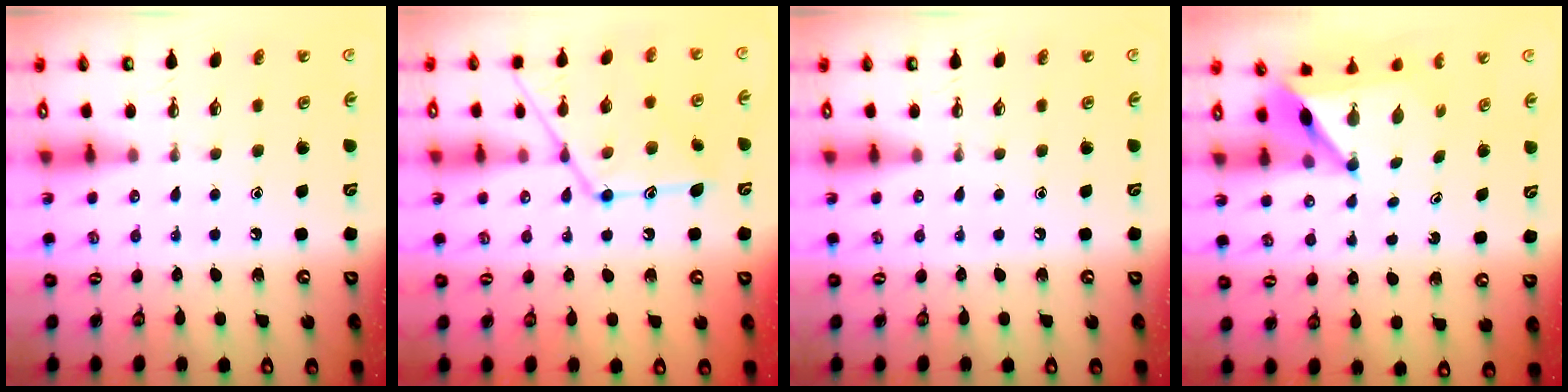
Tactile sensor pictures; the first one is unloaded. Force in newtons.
{"total": 15.4, "press": 15.4, "slide": 1.1}
{"total": 0.0}
{"total": 6.0, "press": 6.0, "slide": 0.4}